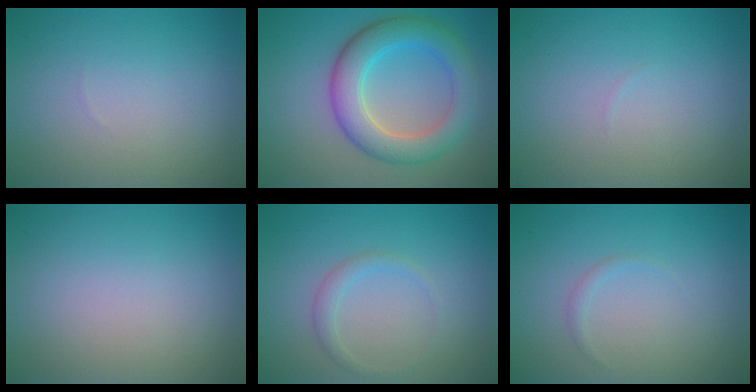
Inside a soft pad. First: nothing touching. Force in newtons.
{"total": 6.2, "press": 6.1, "slide": 0.4}
{"total": 0.0}
{"total": 0.0}
{"total": 1.3, "press": 1.3, "slide": 0.0}
{"total": 0.6, "press": 0.6, "slide": 0.1}